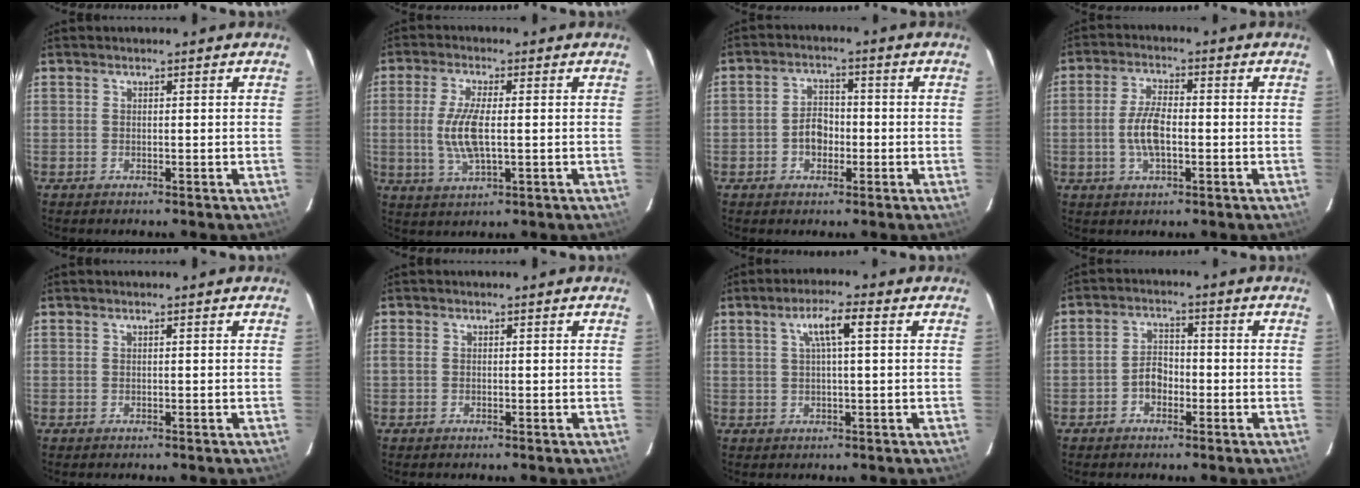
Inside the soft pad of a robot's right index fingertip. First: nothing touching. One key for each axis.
{"total": 8.2, "fx": -0.4, "fy": 2.6, "fz": 7.8, "tx": -0.159, "ty": -0.006, "tz": -0.006}
{"total": 4.7, "fx": -1.4, "fy": 3.5, "fz": 2.8, "tx": -0.051, "ty": 0.013, "tz": -0.020}
{"total": 6.7, "fx": -1.3, "fy": 2.8, "fz": 6.0, "tx": -0.123, "ty": 0.004, "tz": -0.023}
{"total": 0.0}
{"total": 0.9, "fx": -0.4, "fy": 0.6, "fz": 0.4, "tx": -0.008, "ty": 0.000, "tz": -0.010}
{"total": 5.2, "fx": 1.6, "fy": 0.4, "fz": 5.0, "tx": -0.093, "ty": 0.009, "tz": 0.030}
{"total": 3.8, "fx": -1.8, "fy": 2.8, "fz": 2.0, "tx": -0.038, "ty": 0.013, "tz": -0.029}